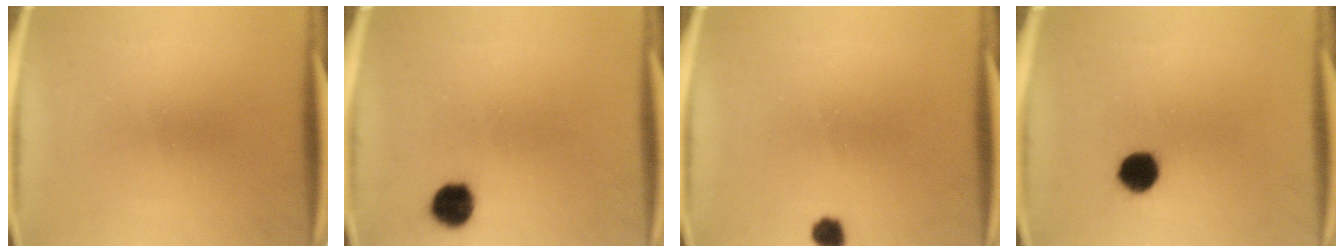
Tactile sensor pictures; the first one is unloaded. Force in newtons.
{"total": 5.5}
{"total": 2.4}
{"total": 6.1}